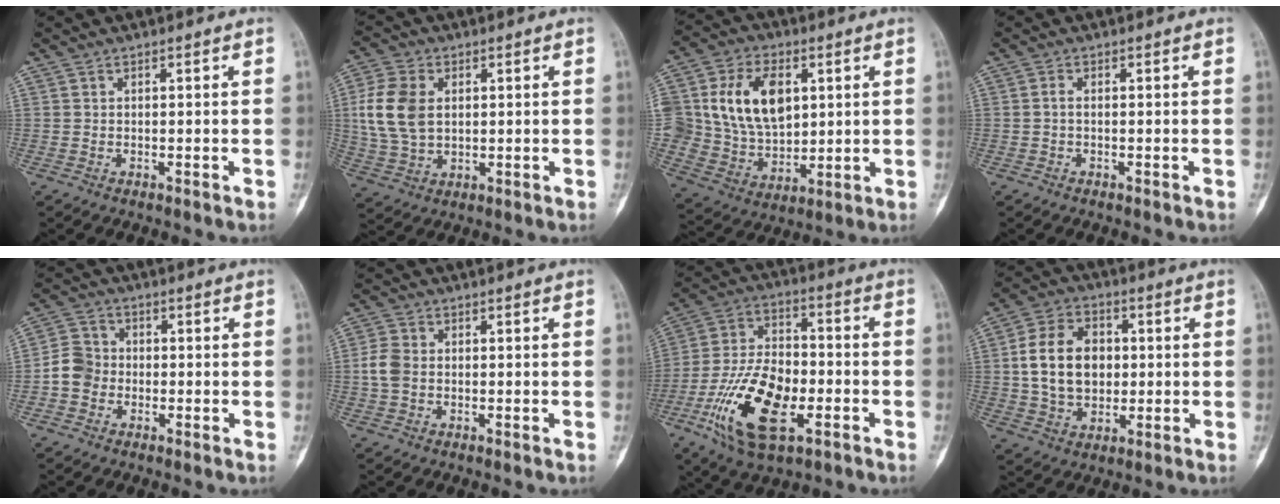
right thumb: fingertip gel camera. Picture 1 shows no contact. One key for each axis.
{"total": 11.3, "fx": 1.7, "fy": 7.7, "fz": 8.0, "tx": -0.162, "ty": 0.001, "tz": 0.034}
{"total": 17.2, "fx": 4.1, "fy": 12.0, "fz": 11.6, "tx": -0.176, "ty": -0.005, "tz": 0.085}
{"total": 1.0, "fx": -0.2, "fy": 0.6, "fz": 0.8, "tx": -0.012, "ty": 0.002, "tz": -0.007}
{"total": 5.8, "fx": -1.3, "fy": 5.1, "fz": 2.4, "tx": -0.028, "ty": 0.017, "tz": -0.039}
{"total": 4.4, "fx": -0.3, "fy": 3.4, "fz": 2.8, "tx": -0.065, "ty": 0.008, "tz": -0.012}
{"total": 18.9, "fx": -6.8, "fy": 9.5, "fz": 14.8, "tx": -0.277, "ty": 0.025, "tz": -0.121}
{"total": 13.5, "fx": 0.9, "fy": 9.9, "fz": 9.1, "tx": -0.139, "ty": 0.011, "tz": 0.016}